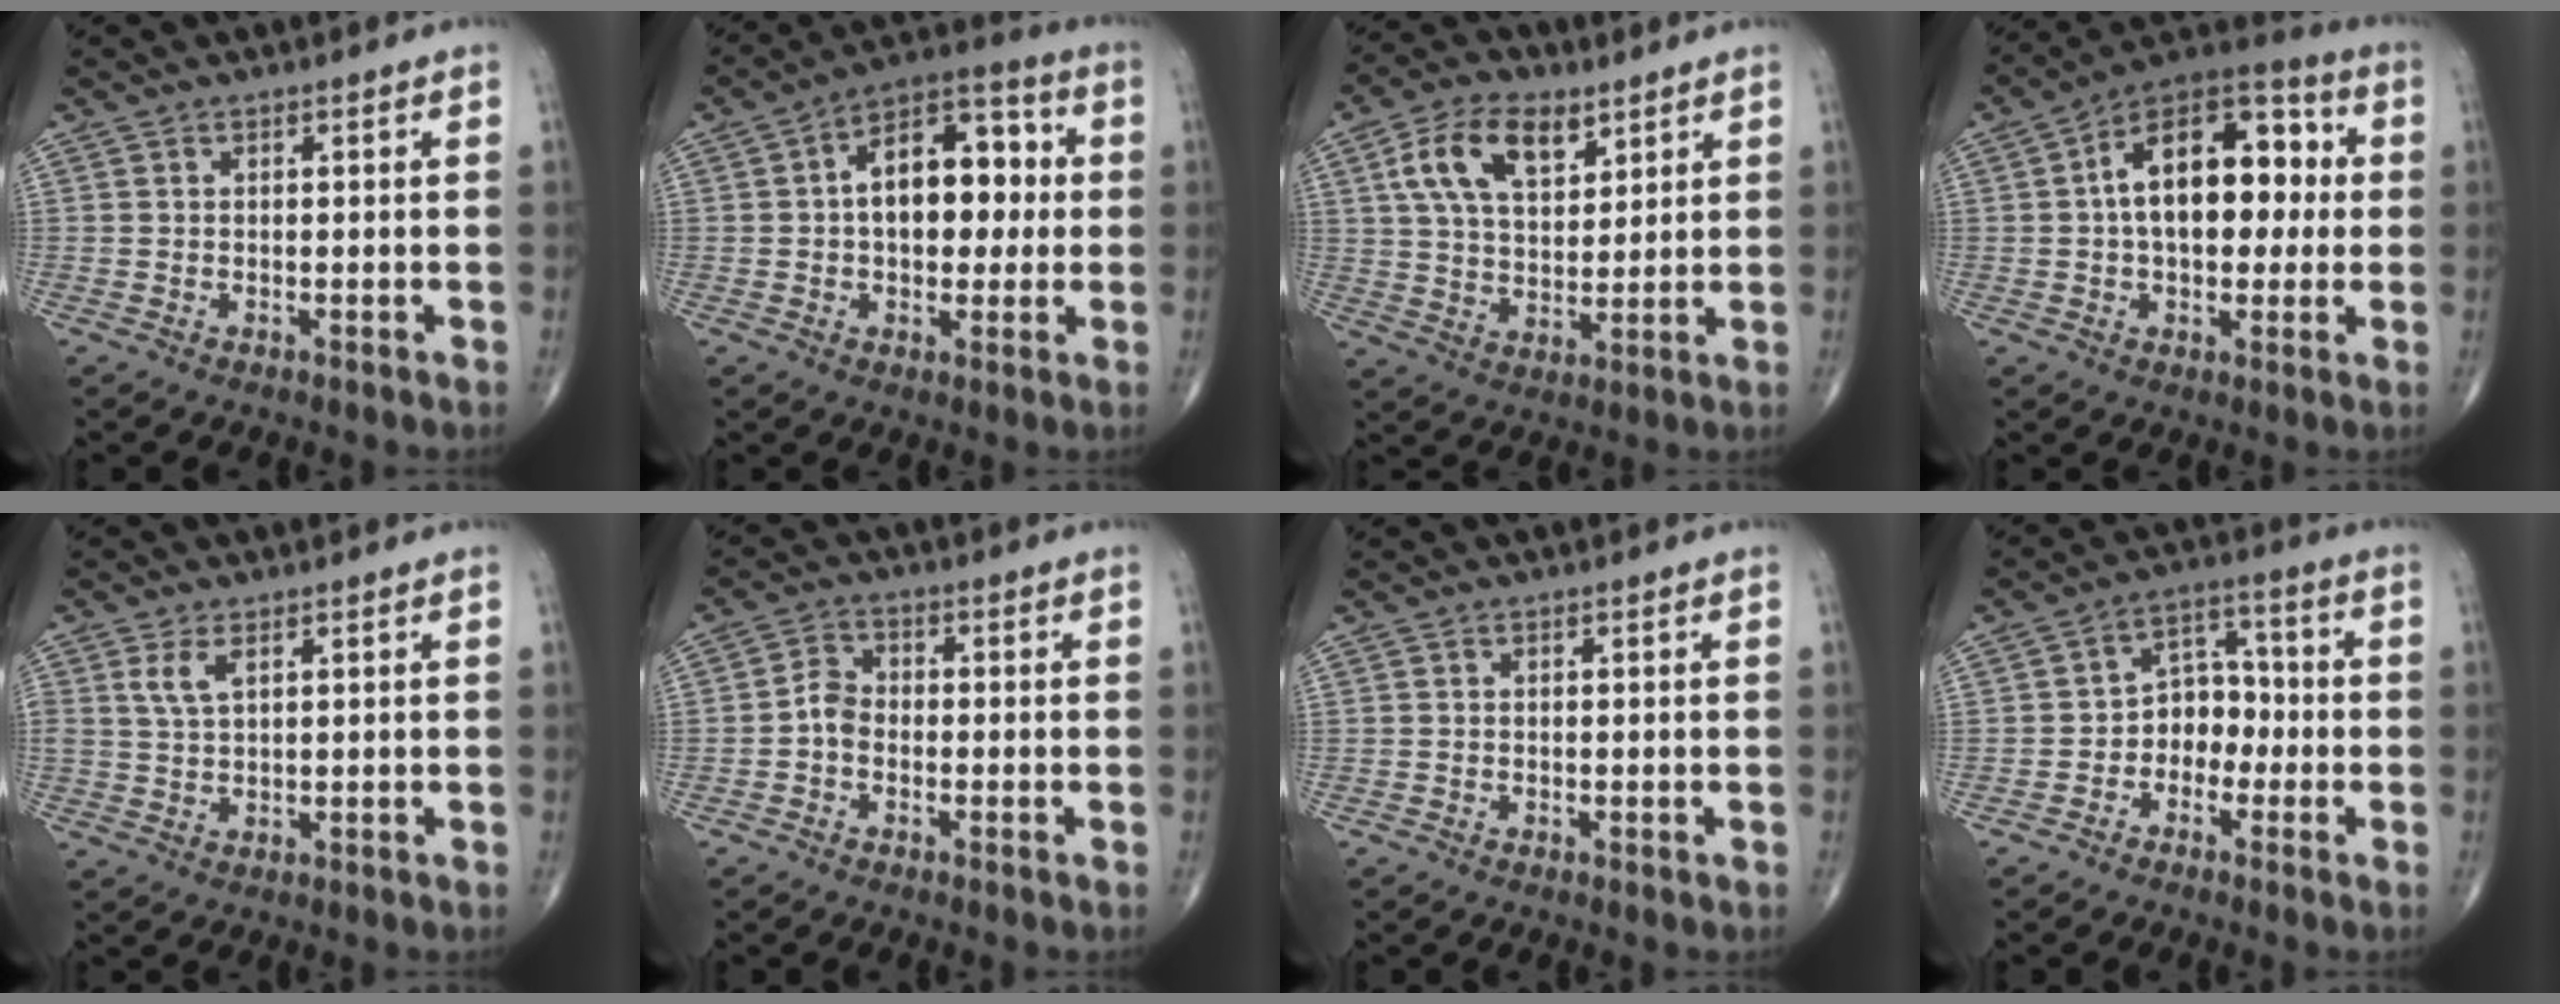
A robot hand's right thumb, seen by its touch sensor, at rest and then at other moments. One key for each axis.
{"total": 15.2, "fx": 1.4, "fy": 9.0, "fz": 12.1, "tx": -0.142, "ty": 0.027, "tz": 0.011}
{"total": 12.9, "fx": 5.8, "fy": 7.3, "fz": 9.0, "tx": -0.146, "ty": -0.013, "tz": 0.109}
{"total": 18.8, "fx": 2.0, "fy": 10.8, "fz": 15.3, "tx": -0.197, "ty": 0.034, "tz": 0.022}
{"total": 3.6, "fx": 1.6, "fy": 1.7, "fz": 2.7, "tx": -0.056, "ty": -0.001, "tz": 0.036}
{"total": 3.4, "fx": -1.3, "fy": 2.4, "fz": 2.0, "tx": -0.024, "ty": 0.014, "tz": -0.036}
{"total": 0.0}
{"total": 6.8, "fx": -2.1, "fy": 5.3, "fz": 3.7, "tx": -0.019, "ty": 0.037, "tz": -0.052}